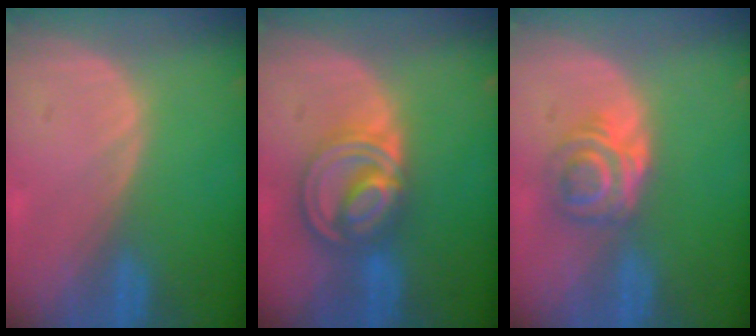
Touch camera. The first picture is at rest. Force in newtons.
{"total": 8.7, "press": 7.3, "slide": 4.6}
{"total": 6.2, "press": 5.1, "slide": 3.6}